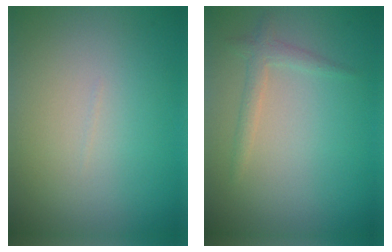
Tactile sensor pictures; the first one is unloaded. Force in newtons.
{"total": 1.5, "press": 1.5, "slide": 0.0}